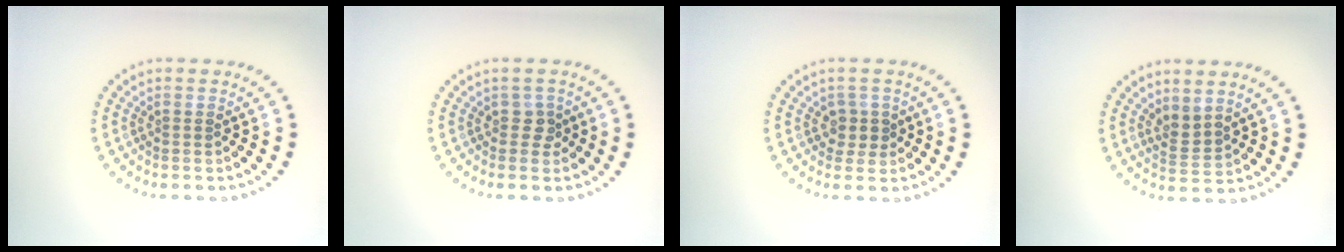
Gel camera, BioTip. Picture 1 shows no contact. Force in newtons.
{"total": 1.2, "press": 1.0, "slide": 0.6}
{"total": 1.8, "press": 1.4, "slide": 1.1}
{"total": 2.0, "press": 1.5, "slide": 1.3}